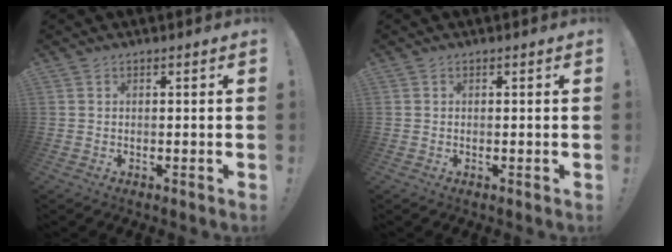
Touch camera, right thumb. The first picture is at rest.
{"total": 0.0}